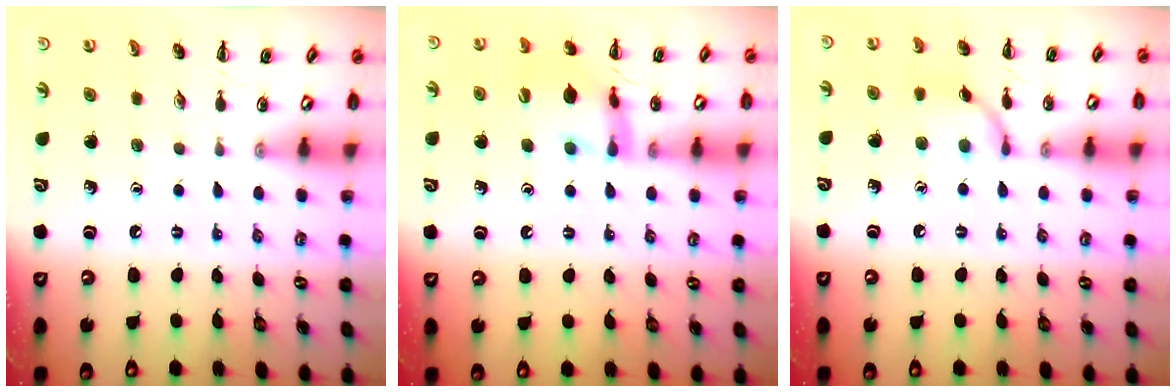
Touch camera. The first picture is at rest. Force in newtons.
{"total": 16.0, "press": 15.8, "slide": 2.3}
{"total": 9.2, "press": 9.2, "slide": 0.3}